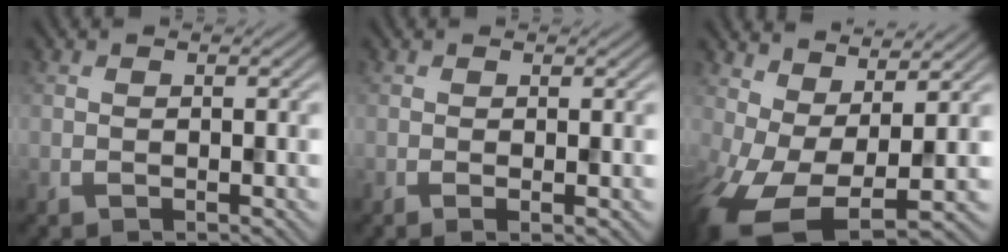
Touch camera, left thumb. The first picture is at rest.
{"total": 1.3, "force": [0.0, 0.3, 1.2], "torque": [-0.016, -0.003, 0.000]}
{"total": 9.8, "force": [-0.7, 5.1, 8.3], "torque": [-0.182, -0.020, -0.005]}